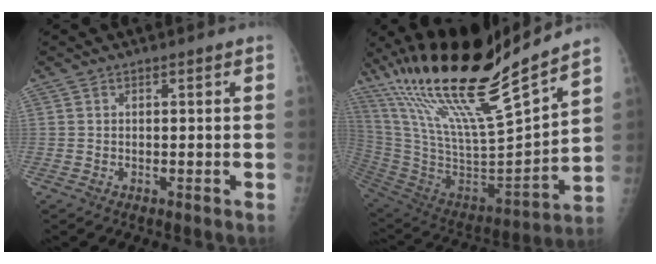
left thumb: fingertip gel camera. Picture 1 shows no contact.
{"total": 27.8, "force": [21.4, 3.5, 17.4], "torque": [-0.296, -0.088, 0.386]}